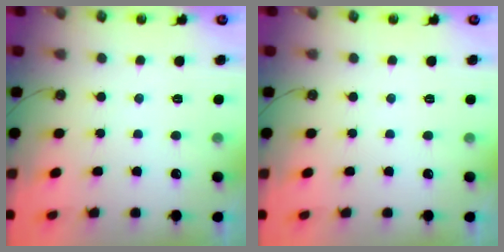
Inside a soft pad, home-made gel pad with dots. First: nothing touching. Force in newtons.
{"total": 0.0}